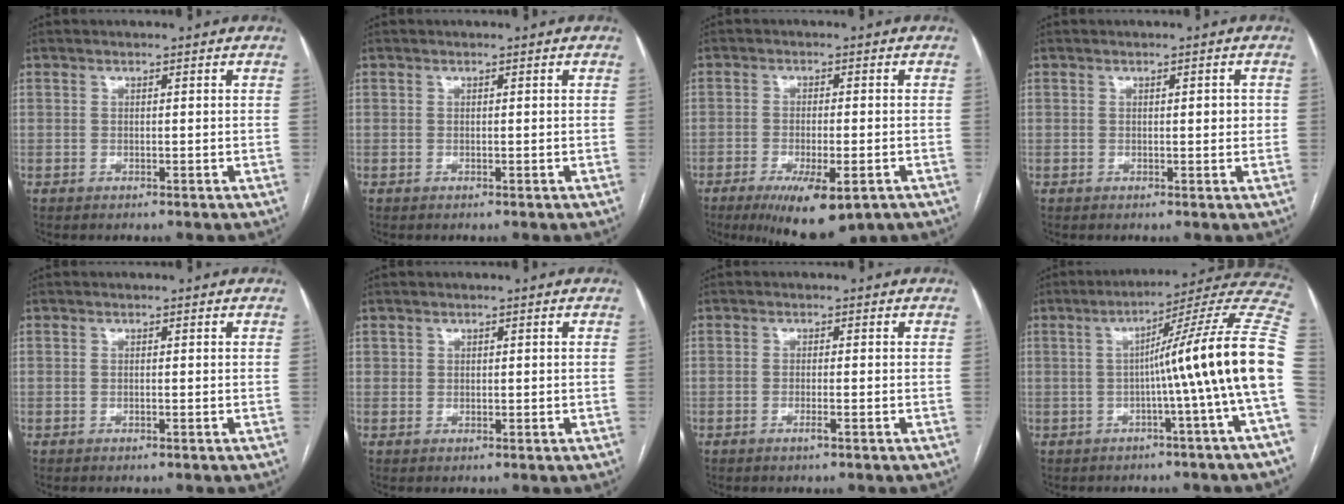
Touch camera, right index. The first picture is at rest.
{"total": 0.0}
{"total": 10.1, "force": [-5.8, 2.5, 7.9], "torque": [-0.126, -0.021, -0.084]}
{"total": 1.7, "force": [0.2, 0.5, 1.6], "torque": [-0.020, 0.002, 0.002]}
{"total": 0.0}
{"total": 0.7, "force": [0.4, 0.6, 0.1], "torque": [0.009, 0.001, 0.003]}
{"total": 1.3, "force": [-0.7, -0.2, 1.1], "torque": [-0.023, -0.001, -0.014]}
{"total": 16.8, "force": [-1.8, -2.4, 16.5], "torque": [-0.204, 0.029, -0.038]}